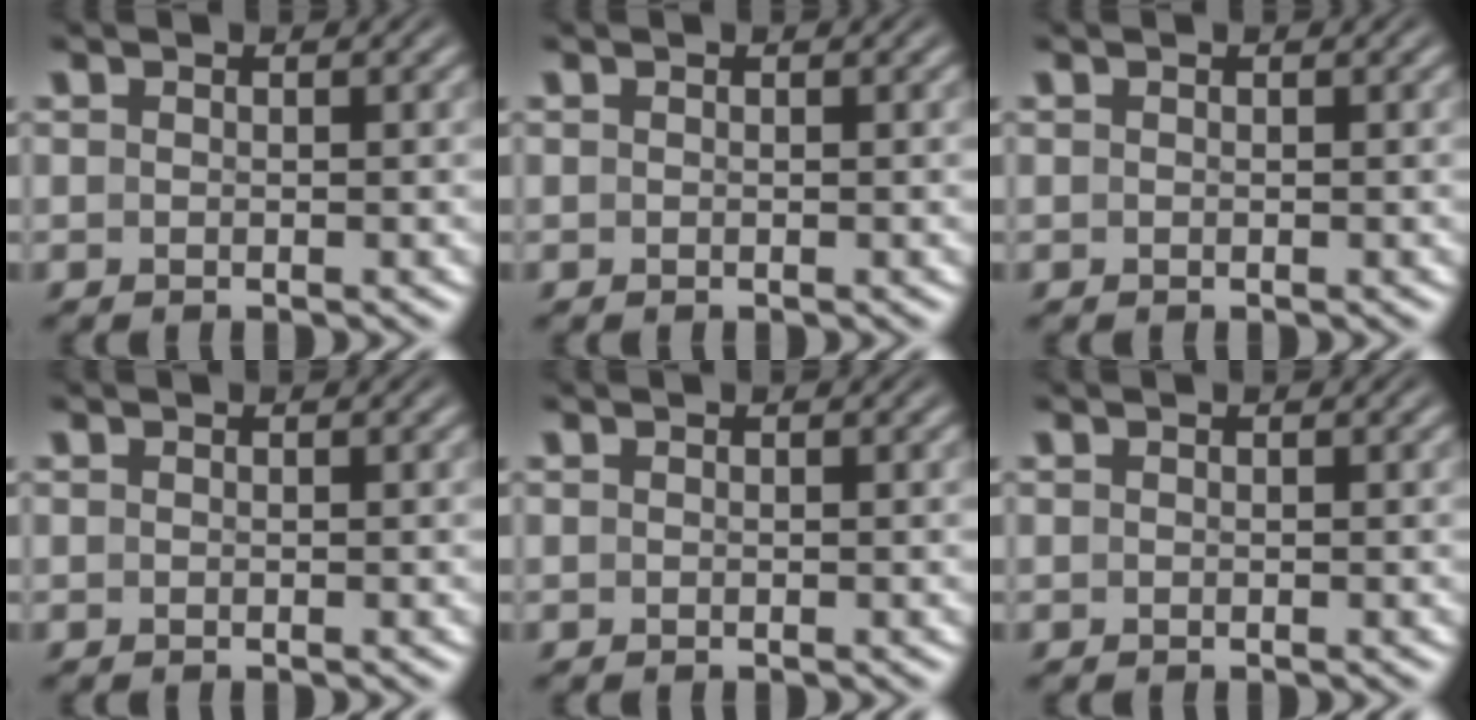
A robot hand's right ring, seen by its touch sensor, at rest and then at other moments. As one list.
[{"total": 0.0}, {"total": 0.0}, {"total": 0.0}, {"total": 0.0}, {"total": 0.0}]